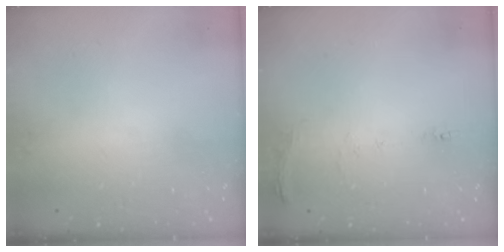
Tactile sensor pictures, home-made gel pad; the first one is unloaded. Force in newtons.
{"total": 7.4, "press": 7.4, "slide": 0.8}